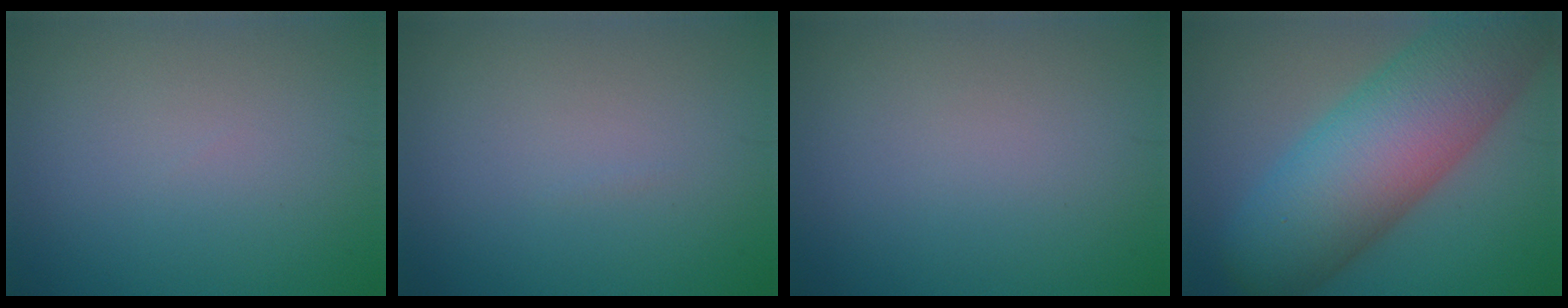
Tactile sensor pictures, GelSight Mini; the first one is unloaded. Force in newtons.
{"total": 0.0}
{"total": 0.0}
{"total": 12.2, "press": 12.2, "slide": 0.4}